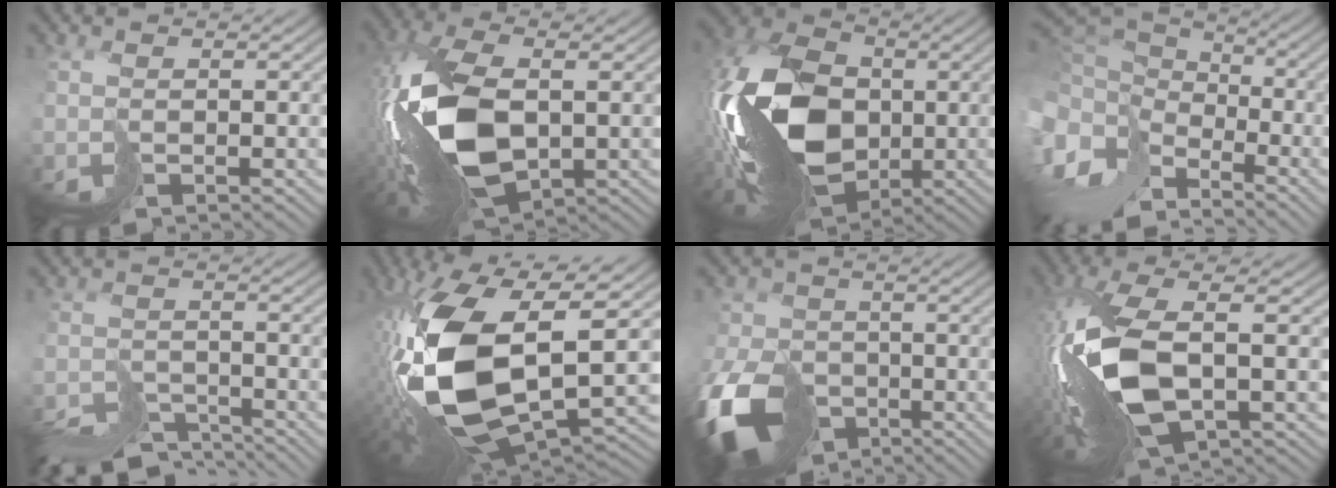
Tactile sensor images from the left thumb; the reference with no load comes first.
{"total": 13.9, "force": [-1.8, 7.1, 11.8], "torque": [-0.265, -0.005, -0.035]}
{"total": 17.4, "force": [-2.2, 11.7, 12.7], "torque": [-0.268, 0.006, -0.054]}
{"total": 13.1, "force": [-6.3, 8.8, 7.2], "torque": [-0.215, -0.039, -0.083]}
{"total": 7.6, "force": [-7.2, 1.9, 1.5], "torque": [-0.025, -0.007, -0.130]}
{"total": 17.6, "force": [-0.8, 9.4, 14.8], "torque": [-0.327, -0.024, -0.004]}
{"total": 13.9, "force": [-6.6, 9.7, 7.4], "torque": [-0.191, -0.054, -0.117]}
{"total": 12.0, "force": [-1.6, 4.8, 10.8], "torque": [-0.249, -0.002, -0.029]}